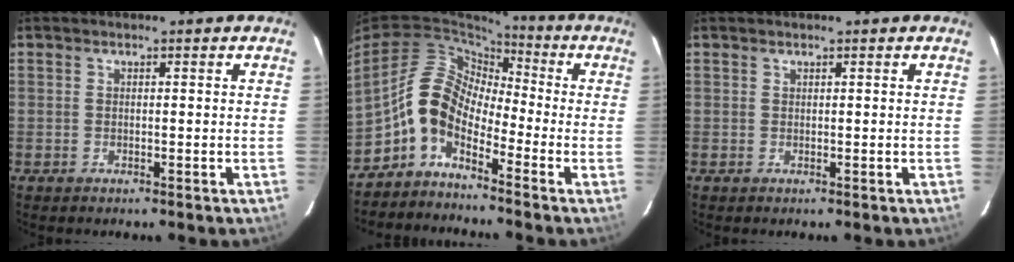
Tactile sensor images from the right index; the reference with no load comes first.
{"total": 8.5, "force": [-4.2, 4.9, 5.4], "torque": [-0.103, 0.017, -0.101]}
{"total": 0.0}